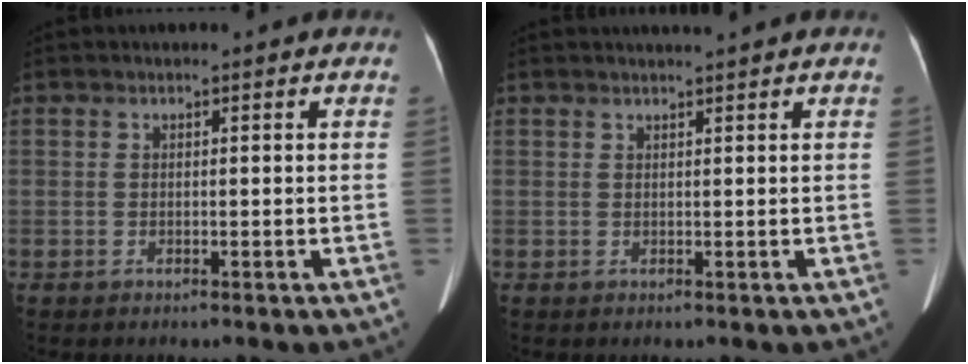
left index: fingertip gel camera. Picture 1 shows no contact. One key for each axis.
{"total": 2.0, "fx": 1.8, "fy": -0.6, "fz": 0.7, "tx": -0.007, "ty": 0.008, "tz": 0.033}